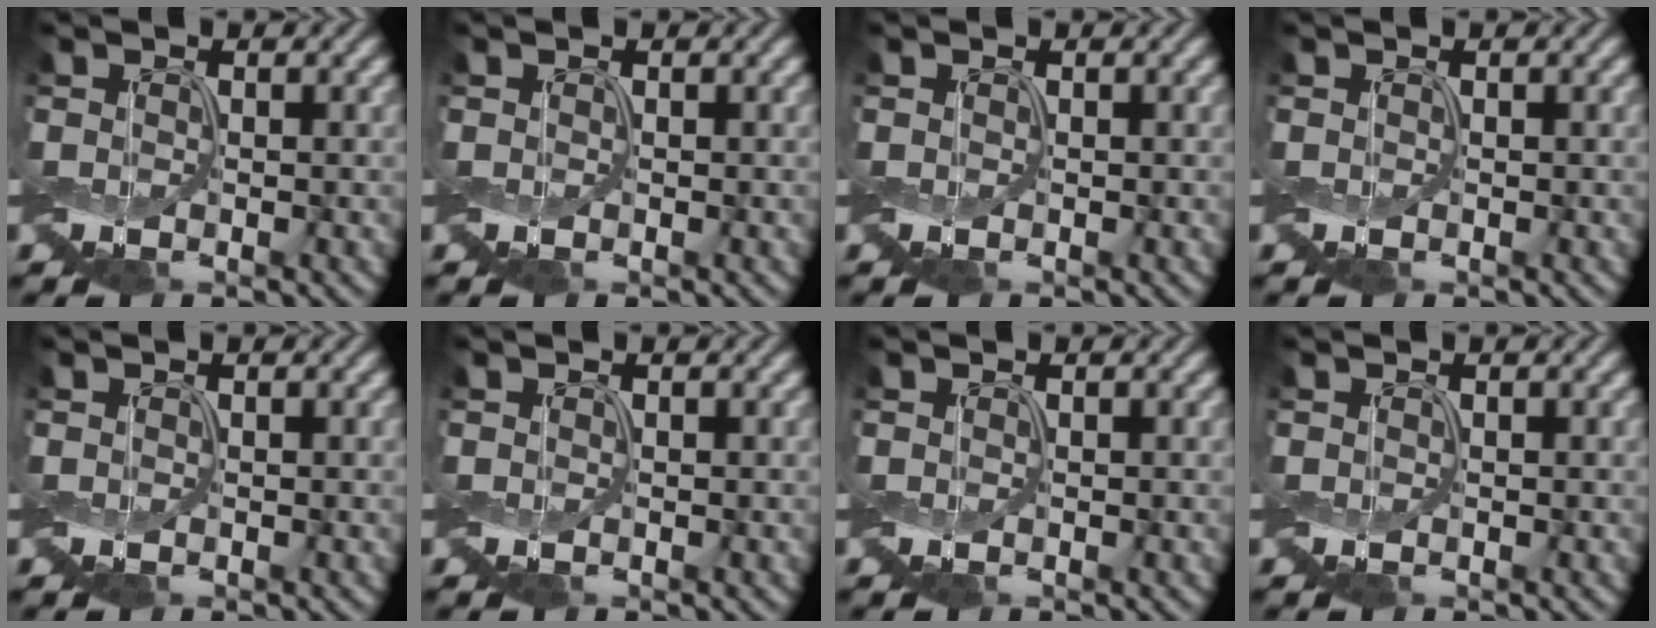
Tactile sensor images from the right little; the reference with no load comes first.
{"total": 0.0}
{"total": 0.0}
{"total": 0.0}
{"total": 0.0}
{"total": 0.0}
{"total": 0.0}
{"total": 0.0}